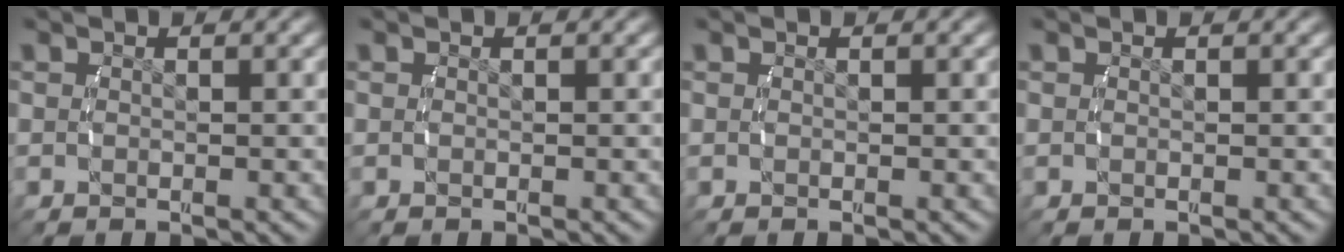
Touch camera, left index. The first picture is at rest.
{"total": 0.0}
{"total": 0.0}
{"total": 0.0}